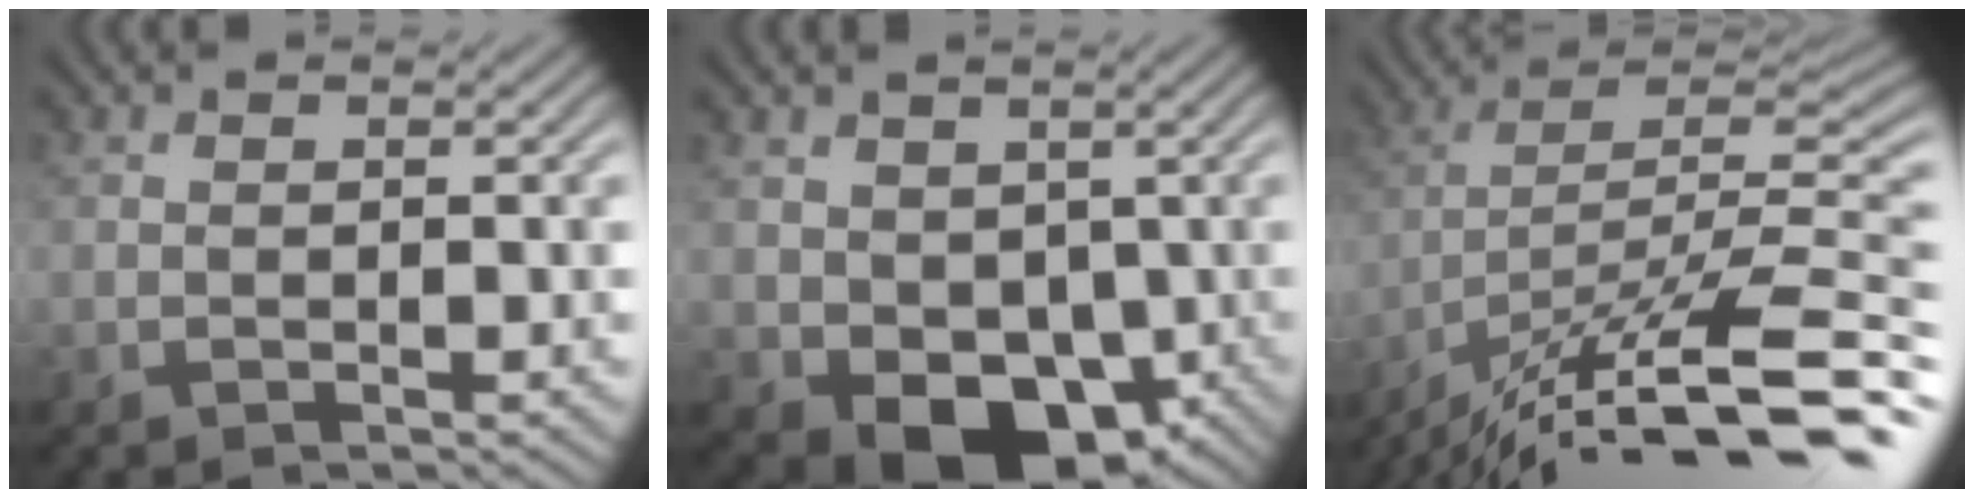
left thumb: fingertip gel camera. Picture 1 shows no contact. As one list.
[{"total": 9.1, "force": [-1.8, 6.9, 5.6], "torque": [-0.110, -0.031, -0.025]}, {"total": 15.3, "force": [-11.3, 3.4, 9.8], "torque": [-0.181, 0.010, -0.188]}]